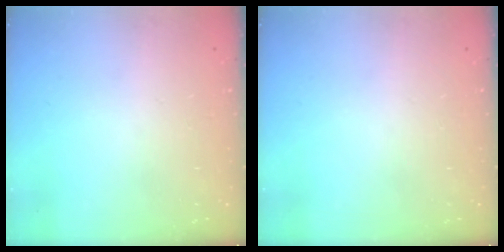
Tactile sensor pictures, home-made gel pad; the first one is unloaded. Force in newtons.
{"total": 0.0}